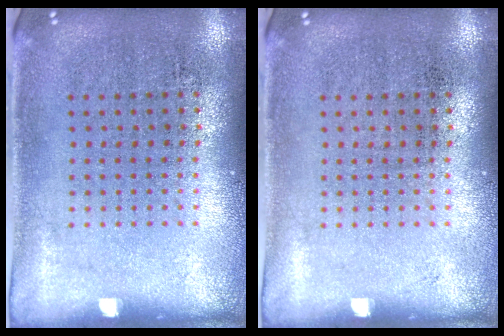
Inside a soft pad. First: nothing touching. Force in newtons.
{"total": 0.0}